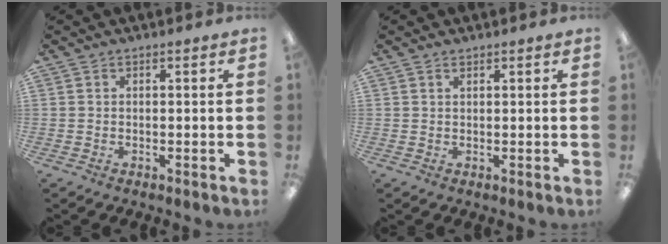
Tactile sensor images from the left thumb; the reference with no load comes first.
{"total": 0.9, "force": [0.7, 0.4, 0.4], "torque": [-0.009, 0.000, 0.013]}